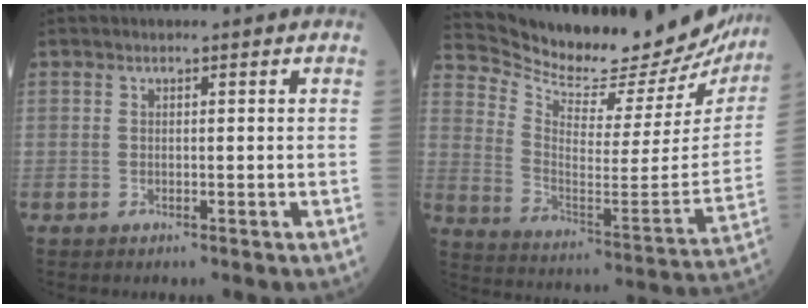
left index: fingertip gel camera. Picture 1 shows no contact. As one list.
[{"total": 27.2, "force": [25.4, 5.2, 8.2], "torque": [-0.141, -0.092, 0.344]}]